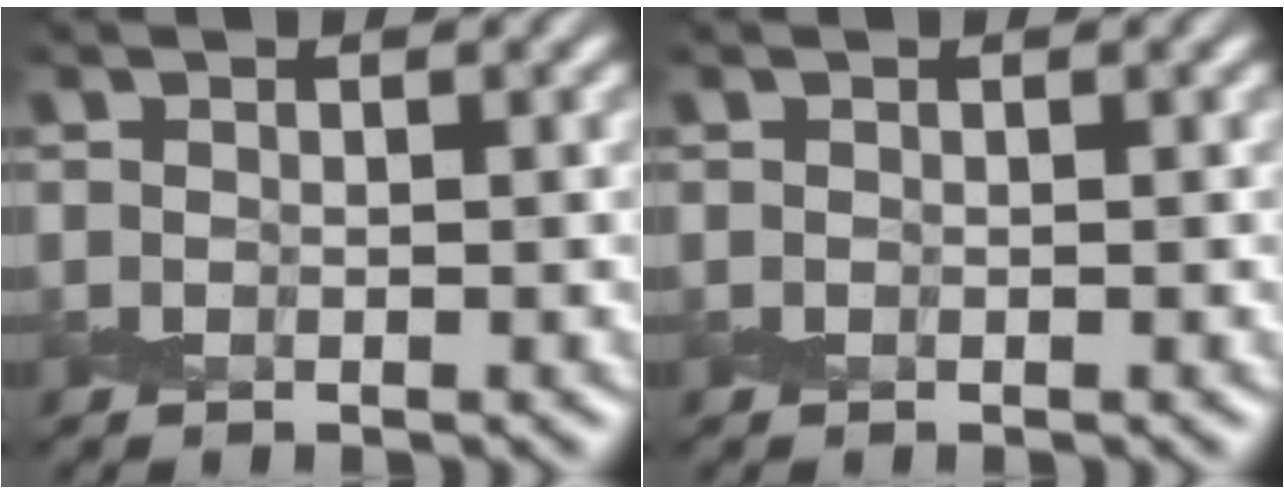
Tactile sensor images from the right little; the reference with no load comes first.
{"total": 0.0}